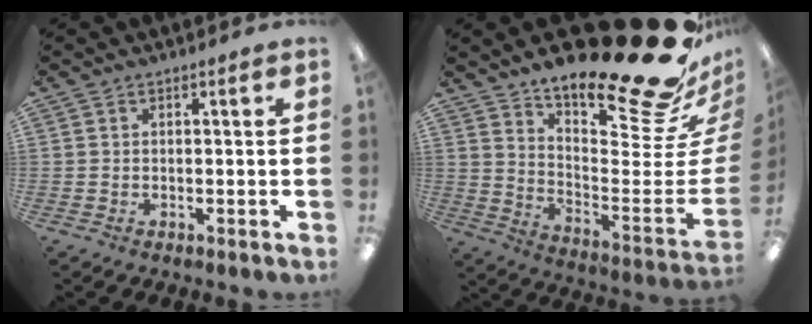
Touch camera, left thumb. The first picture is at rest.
{"total": 23.2, "force": [18.6, 4.5, 13.2], "torque": [-0.142, -0.162, 0.294]}